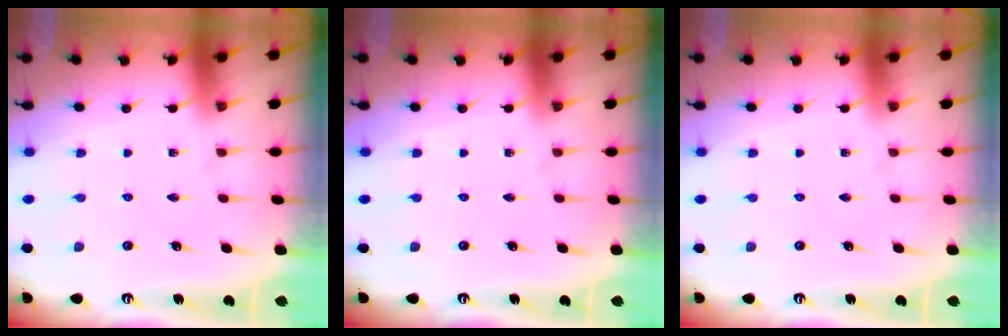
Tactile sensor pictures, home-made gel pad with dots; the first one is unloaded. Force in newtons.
{"total": 0.0}
{"total": 0.0}